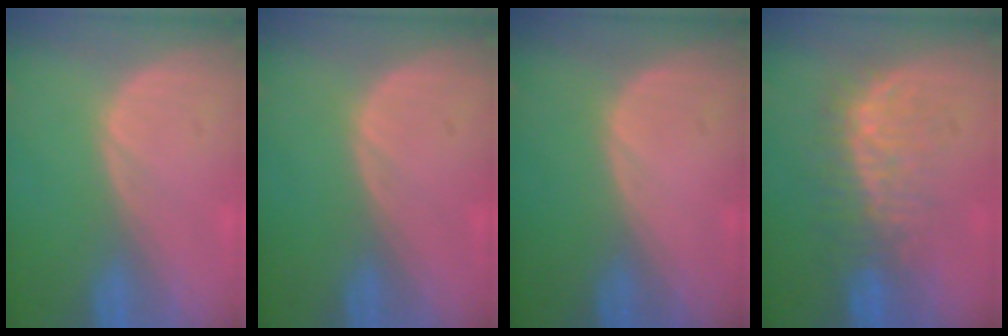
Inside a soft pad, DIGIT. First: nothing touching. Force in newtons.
{"total": 0.0}
{"total": 0.0}
{"total": 7.9, "press": 7.8, "slide": 1.1}